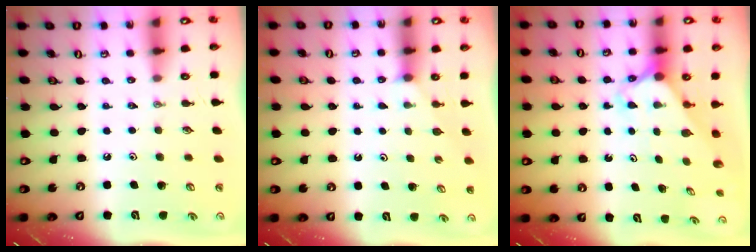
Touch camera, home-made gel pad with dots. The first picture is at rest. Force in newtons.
{"total": 2.2, "press": 2.2, "slide": 0.3}
{"total": 2.3, "press": 2.3, "slide": 0.2}